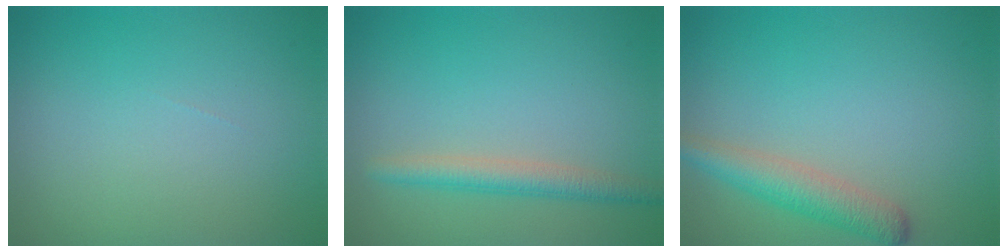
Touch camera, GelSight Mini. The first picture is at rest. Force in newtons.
{"total": 2.7, "press": 2.7, "slide": 0.2}
{"total": 3.5, "press": 3.5, "slide": 0.2}